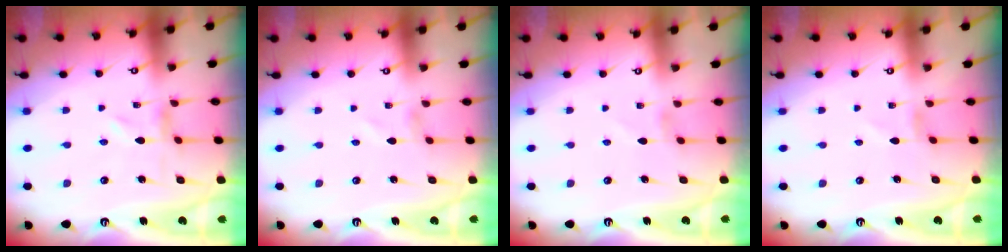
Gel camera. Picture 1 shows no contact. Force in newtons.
{"total": 1.4, "press": 1.4, "slide": 0.1}
{"total": 0.0}
{"total": 0.0}